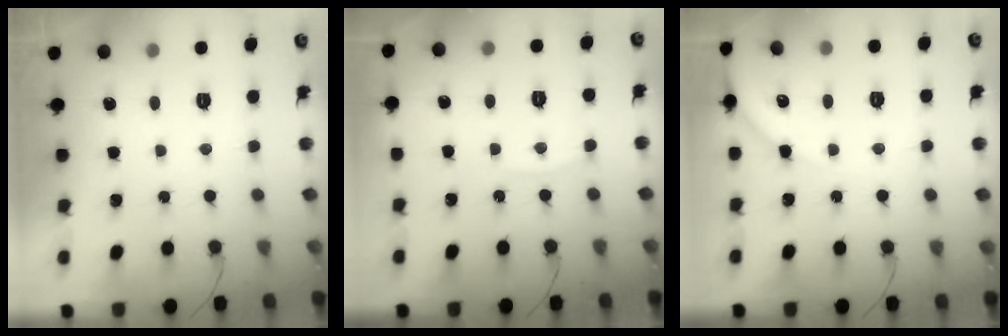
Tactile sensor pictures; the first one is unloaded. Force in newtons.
{"total": 4.6, "press": 4.6, "slide": 0.7}
{"total": 6.7, "press": 6.7, "slide": 0.8}